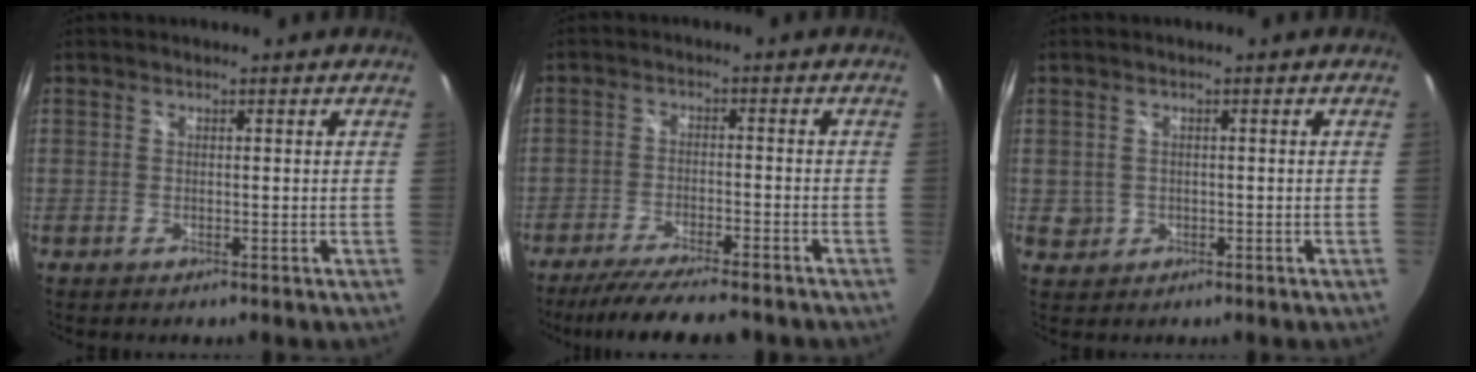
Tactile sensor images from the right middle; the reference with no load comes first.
{"total": 12.9, "force": [-11.0, 1.7, 6.4], "torque": [-0.130, -0.023, -0.172]}
{"total": 2.4, "force": [-0.1, 2.3, 0.5], "torque": [-0.008, -0.001, 0.001]}